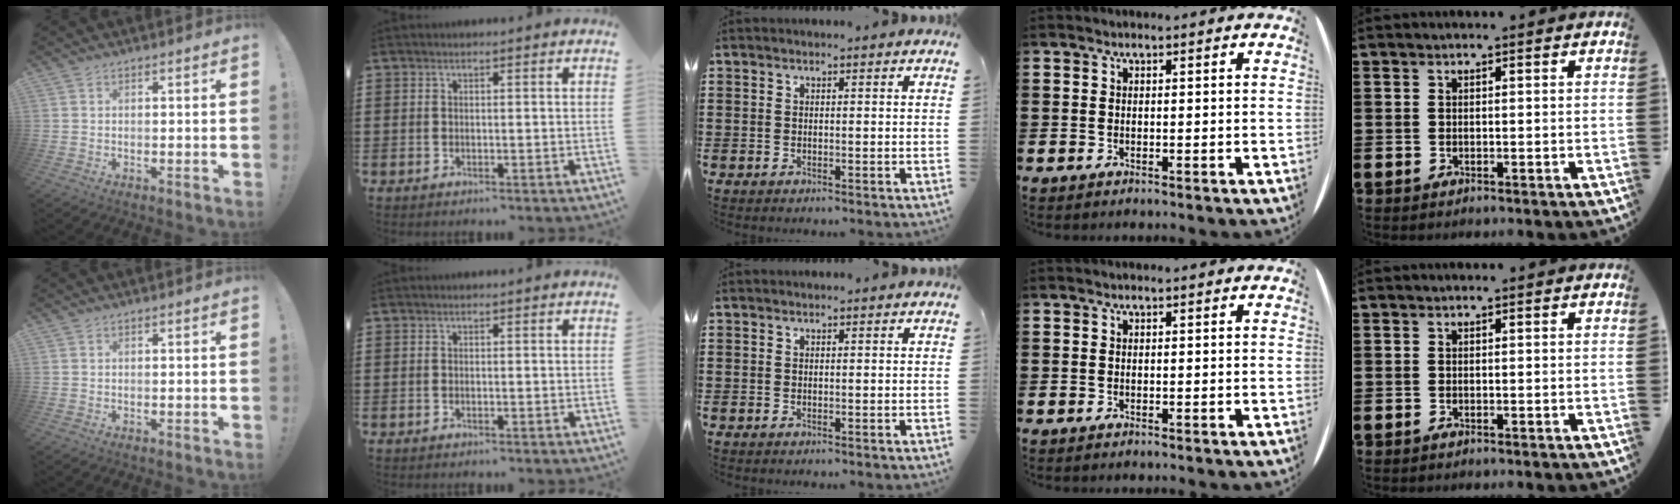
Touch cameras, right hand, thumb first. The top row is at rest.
{}